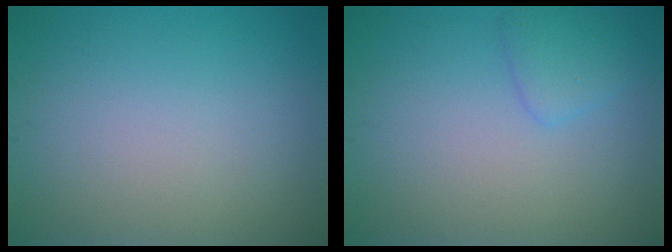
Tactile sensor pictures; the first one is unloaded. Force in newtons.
{"total": 1.7, "press": 1.7, "slide": 0.2}